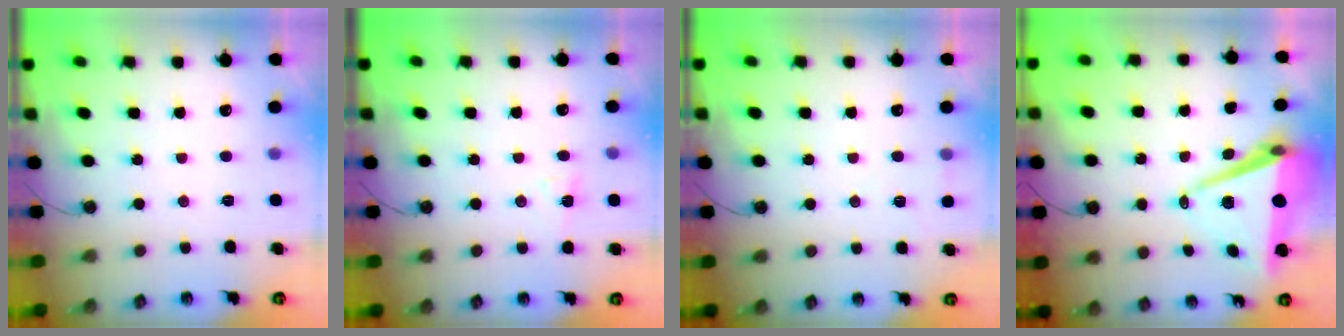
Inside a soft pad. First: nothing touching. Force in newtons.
{"total": 5.9, "press": 5.8, "slide": 0.8}
{"total": 4.0, "press": 3.4, "slide": 2.2}
{"total": 9.8, "press": 8.8, "slide": 4.2}